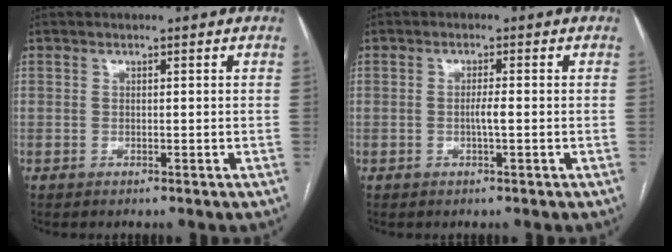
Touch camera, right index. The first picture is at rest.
{"total": 1.9, "force": [-0.4, 0.1, 1.8], "torque": [-0.036, 0.001, -0.008]}